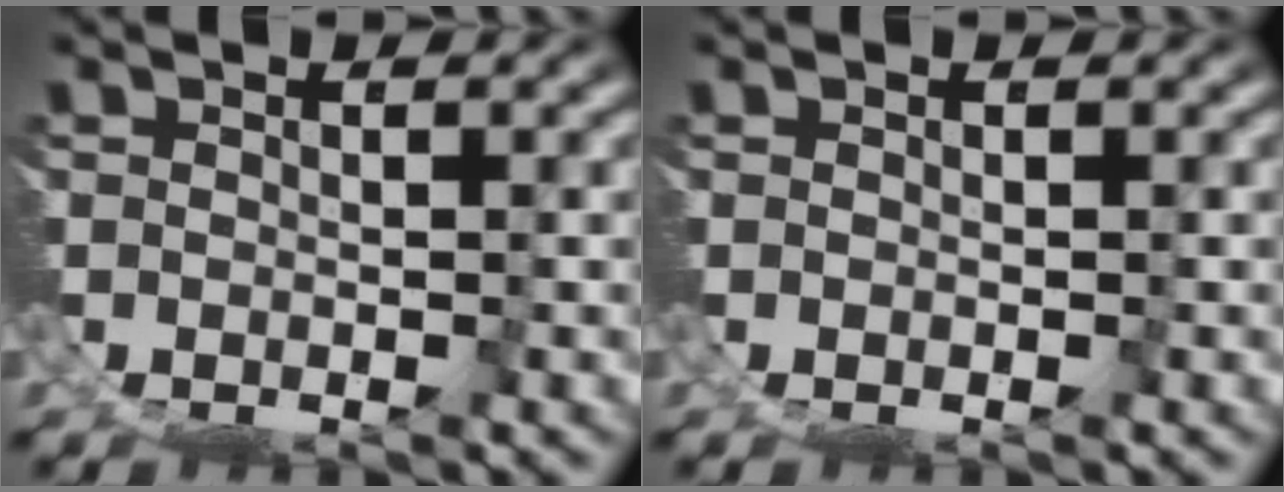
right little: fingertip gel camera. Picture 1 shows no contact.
{"total": 0.0}